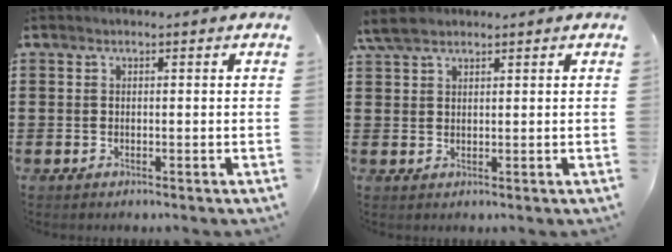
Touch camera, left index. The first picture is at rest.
{"total": 3.8, "force": [2.8, 1.5, 2.1], "torque": [-0.057, 0.004, 0.050]}